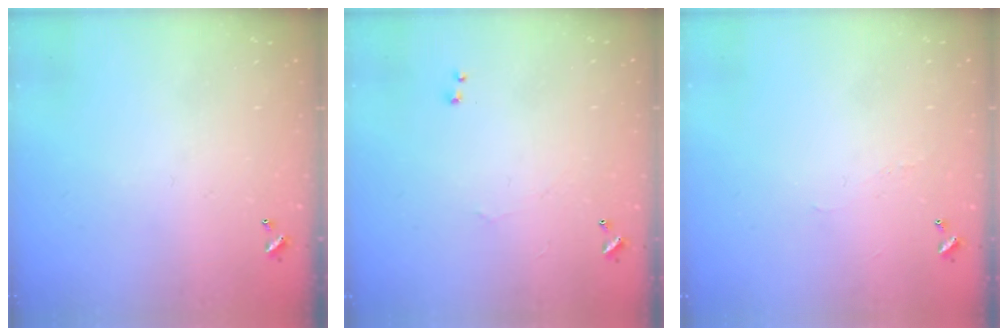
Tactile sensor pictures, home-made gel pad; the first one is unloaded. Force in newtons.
{"total": 1.0, "press": 0.5, "slide": 0.8}
{"total": 0.9, "press": 0.7, "slide": 0.6}